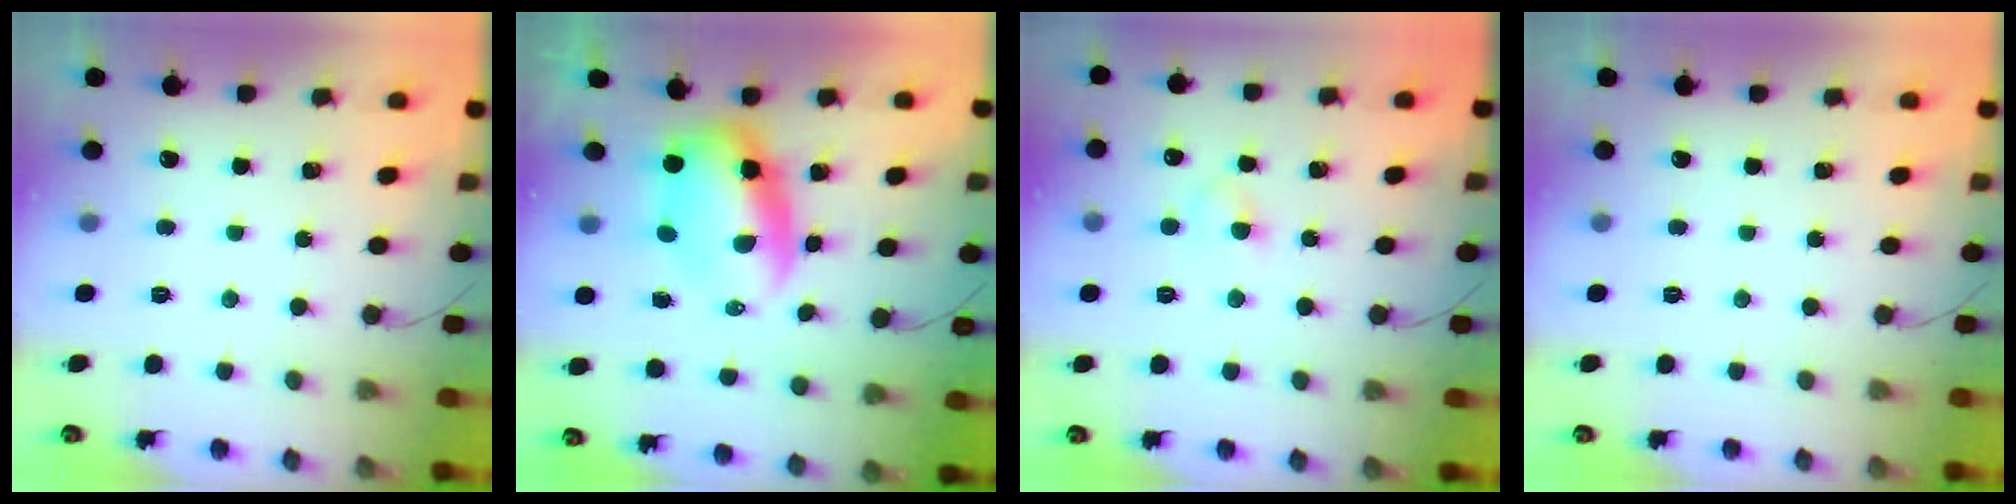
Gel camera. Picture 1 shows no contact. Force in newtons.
{"total": 7.6, "press": 7.3, "slide": 2.0}
{"total": 3.0, "press": 2.9, "slide": 1.0}
{"total": 0.0}